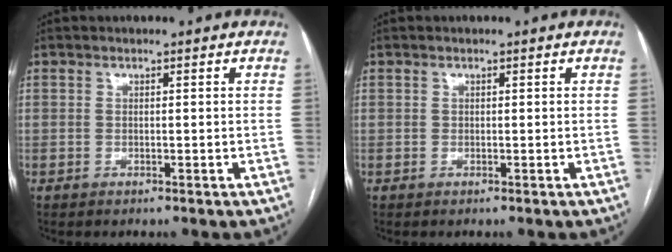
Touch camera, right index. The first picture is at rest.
{"total": 0.0}